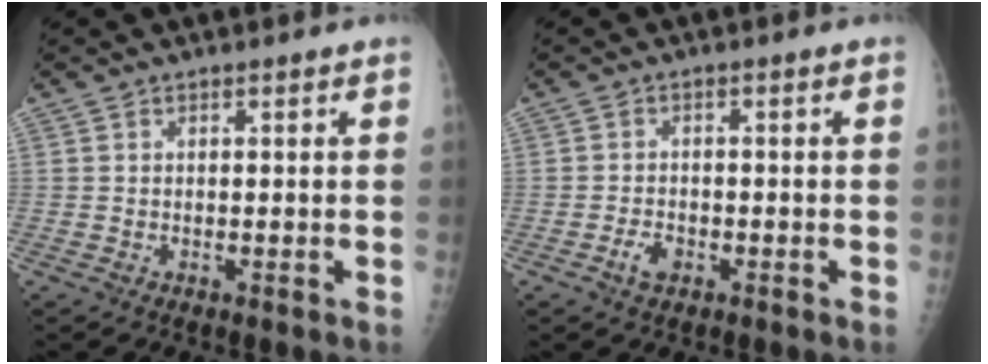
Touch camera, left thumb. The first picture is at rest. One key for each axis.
{"total": 2.7, "fx": -1.4, "fy": 1.7, "fz": 1.6, "tx": -0.028, "ty": 0.009, "tz": -0.023}